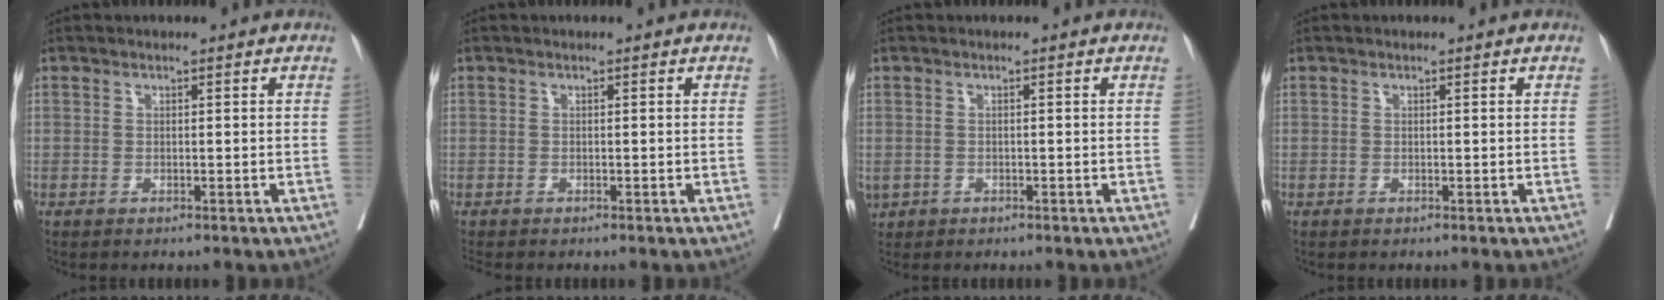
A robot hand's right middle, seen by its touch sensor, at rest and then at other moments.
{"total": 1.1, "force": [-1.0, 0.2, 0.2], "torque": [-0.009, -0.003, -0.020]}
{"total": 2.2, "force": [-0.9, 1.8, 0.9], "torque": [-0.022, -0.001, -0.008]}
{"total": 0.0}